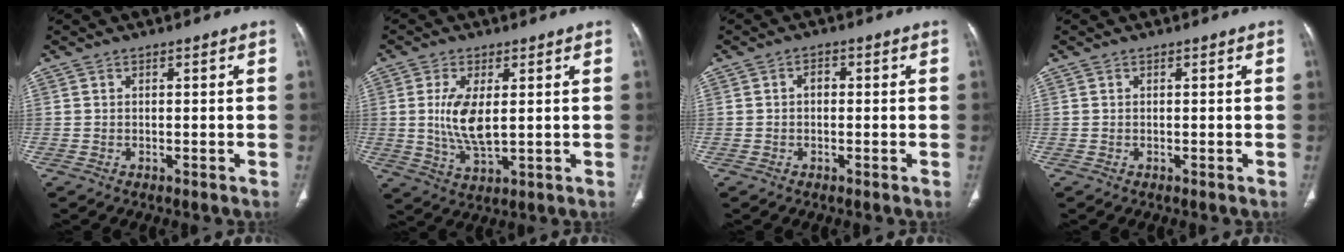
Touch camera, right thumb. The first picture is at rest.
{"total": 8.2, "force": [1.0, 3.4, 7.4], "torque": [-0.153, -0.017, 0.025]}
{"total": 1.7, "force": [-0.1, 1.2, 1.2], "torque": [-0.011, 0.008, -0.006]}
{"total": 0.0}